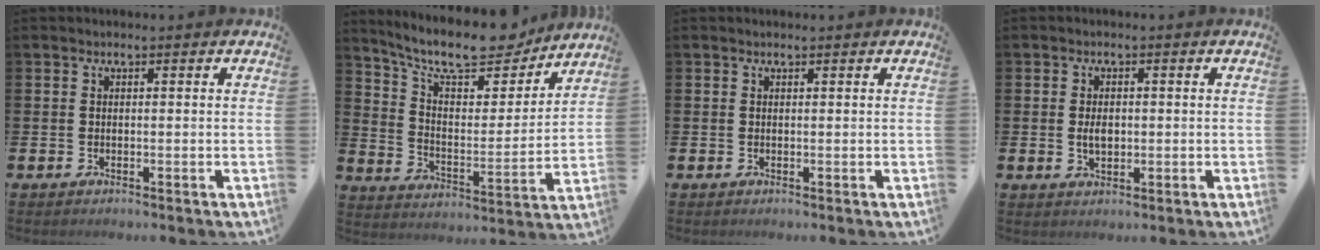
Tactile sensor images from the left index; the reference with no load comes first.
{"total": 12.1, "force": [10.6, 3.3, 4.6], "torque": [-0.115, -0.069, 0.185]}
{"total": 0.0}
{"total": 2.4, "force": [0.1, 1.4, 1.9], "torque": [-0.030, 0.002, -0.002]}